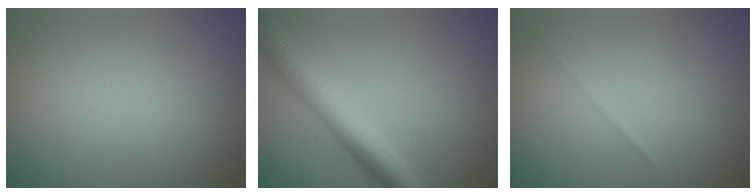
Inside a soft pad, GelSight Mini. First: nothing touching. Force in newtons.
{"total": 5.8, "press": 5.8, "slide": 0.1}
{"total": 0.6, "press": 0.6, "slide": 0.0}